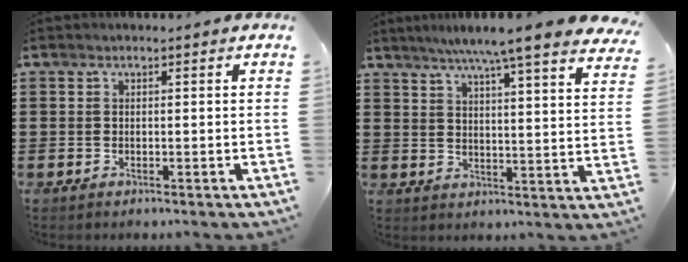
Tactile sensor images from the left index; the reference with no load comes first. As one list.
[{"total": 7.1, "force": [6.1, -0.7, 3.6], "torque": [-0.084, -0.035, 0.100]}]